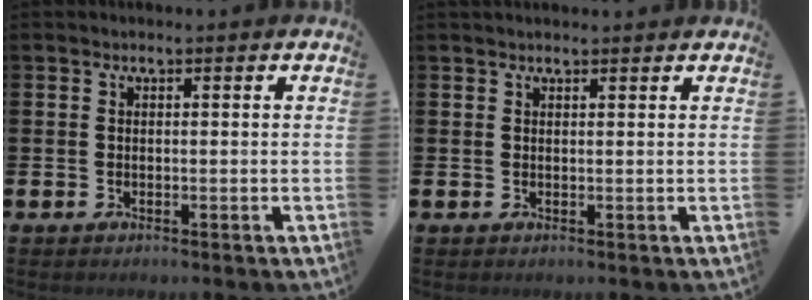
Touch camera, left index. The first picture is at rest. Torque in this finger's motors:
{"motor_torque": [0.90, -1.24, 0.35, 0.05]}